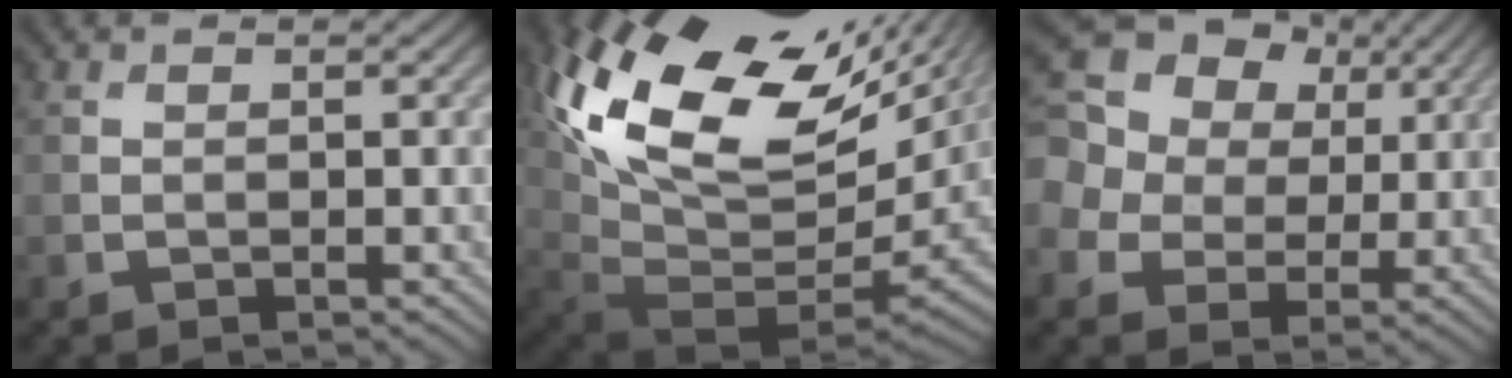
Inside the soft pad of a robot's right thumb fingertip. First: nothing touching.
{"total": 18.8, "force": [8.1, 9.3, 14.2], "torque": [-0.281, -0.013, 0.186]}
{"total": 17.4, "force": [6.0, 14.1, 8.1], "torque": [-0.241, 0.029, 0.108]}